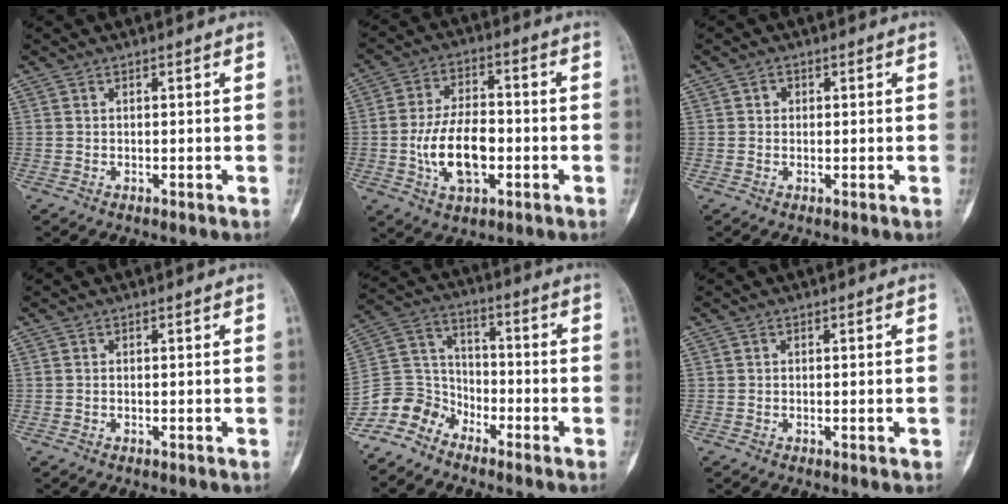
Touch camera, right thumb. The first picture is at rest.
{"total": 12.3, "force": [-2.6, 6.9, 9.8], "torque": [-0.169, 0.021, -0.044]}
{"total": 1.2, "force": [0.3, 1.1, 0.4], "torque": [0.001, 0.003, 0.002]}
{"total": 0.0}
{"total": 9.4, "force": [-7.4, 5.6, 1.4], "torque": [-0.015, 0.066, -0.159]}
{"total": 1.2, "force": [-0.3, 0.3, 1.2], "torque": [-0.014, 0.000, -0.001]}